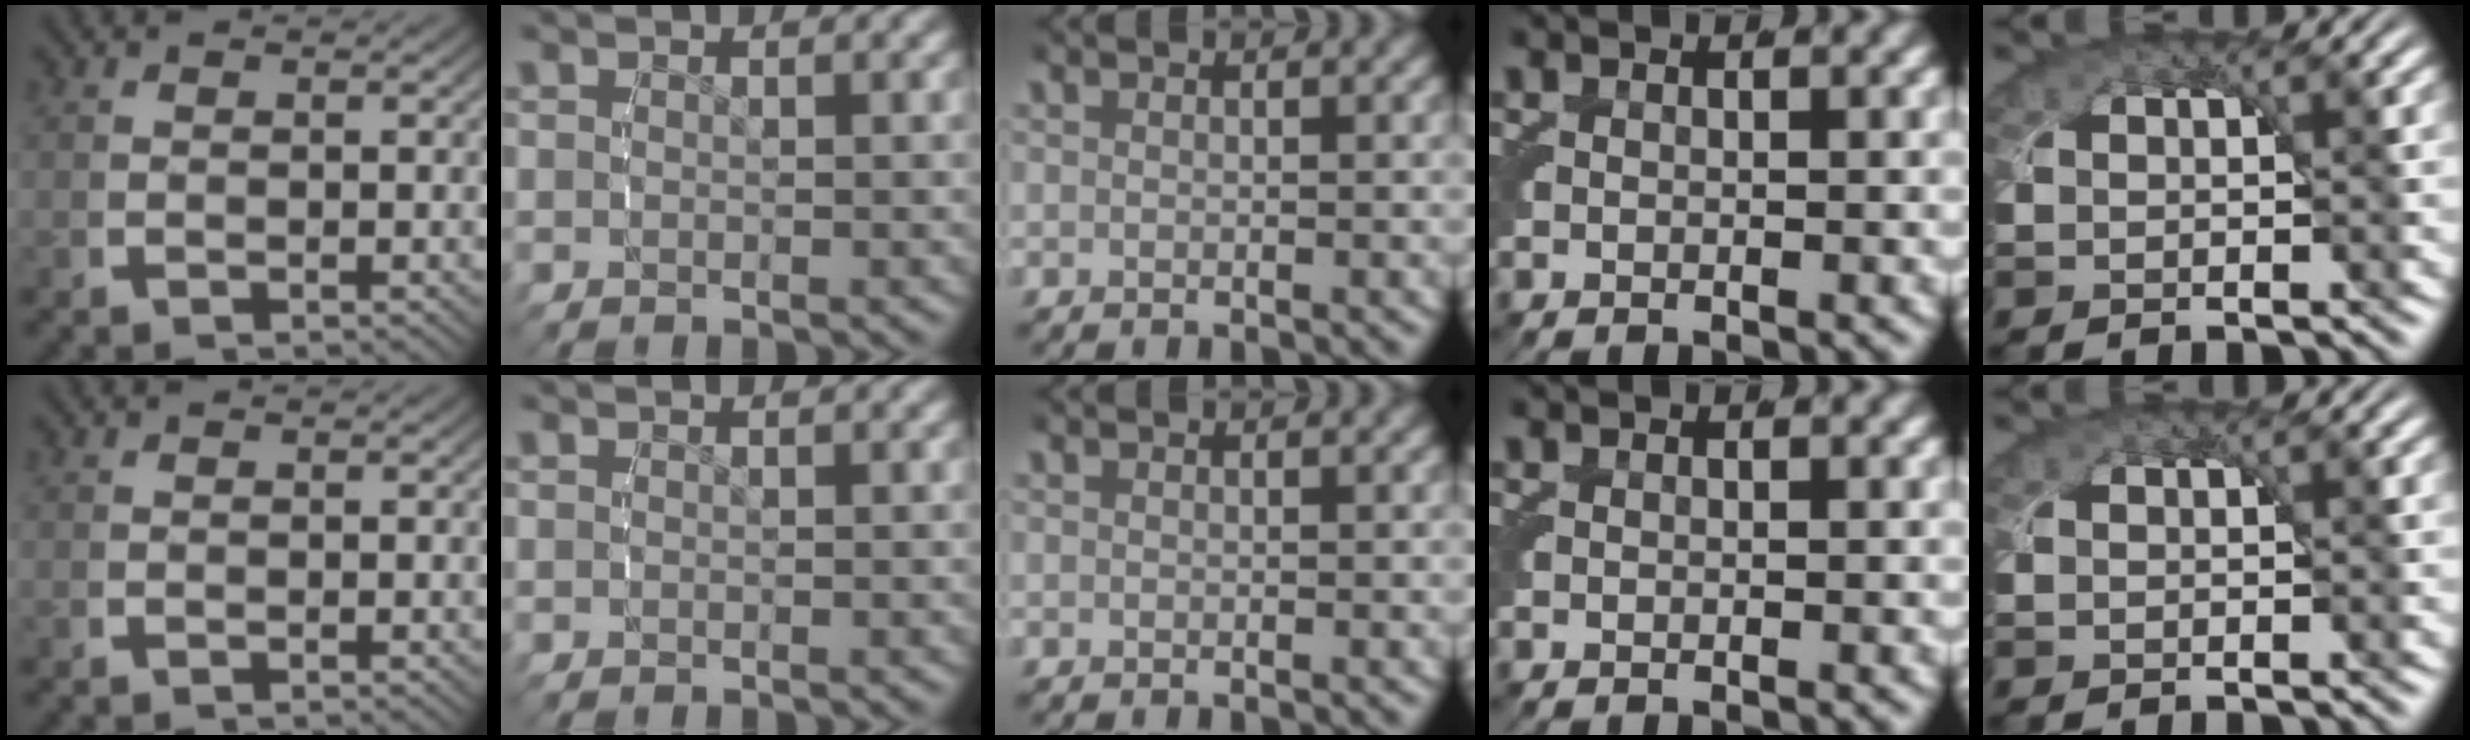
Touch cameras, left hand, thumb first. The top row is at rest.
{}